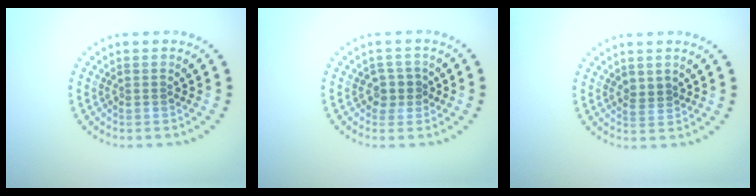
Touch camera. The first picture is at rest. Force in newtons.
{"total": 1.9, "press": 1.6, "slide": 1.1}
{"total": 1.1, "press": 1.0, "slide": 0.5}